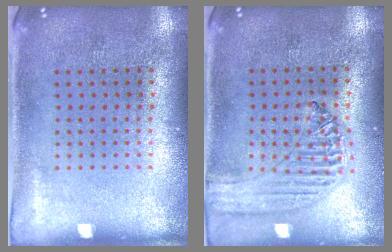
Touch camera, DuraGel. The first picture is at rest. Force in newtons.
{"total": 1.2, "press": 1.2, "slide": 0.1}